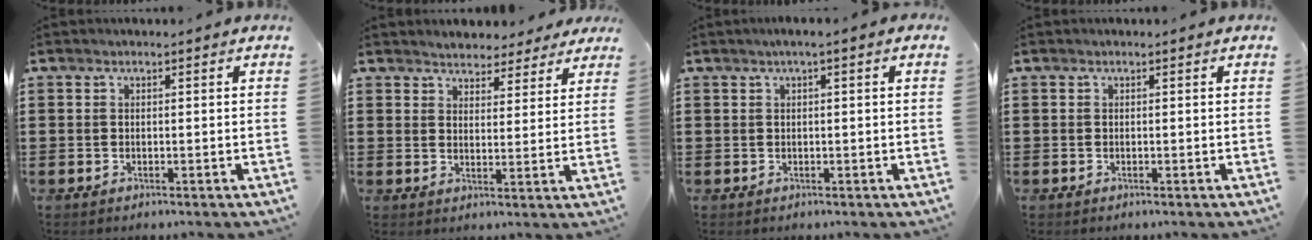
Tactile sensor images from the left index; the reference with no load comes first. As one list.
[{"total": 3.6, "force": [3.4, 0.9, -0.3], "torque": [-0.010, -0.007, 0.064]}, {"total": 1.2, "force": [0.1, 0.0, 1.2], "torque": [-0.020, -0.004, 0.003]}, {"total": 0.0}]